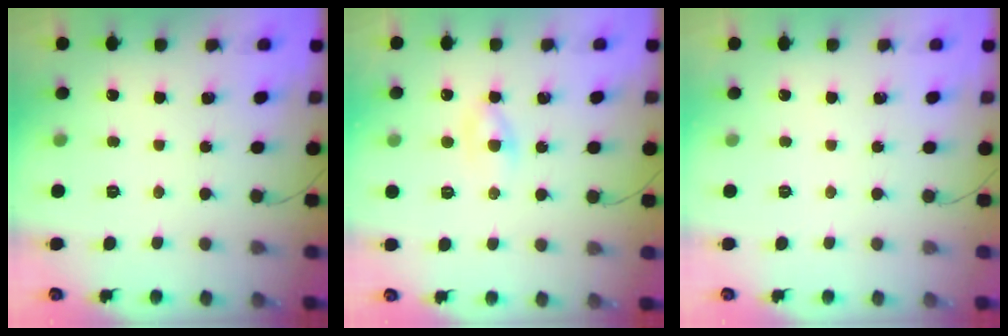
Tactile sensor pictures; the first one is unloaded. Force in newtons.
{"total": 4.1, "press": 3.8, "slide": 1.4}
{"total": 0.0}